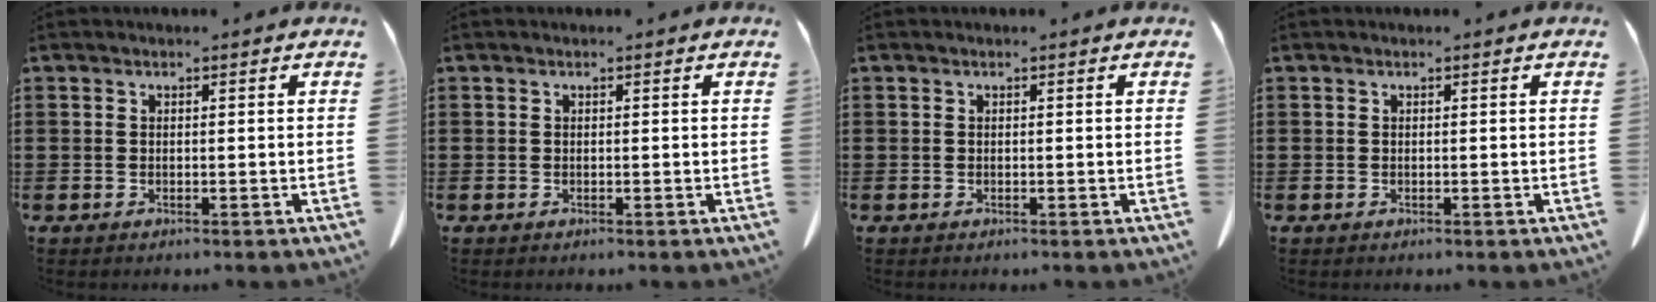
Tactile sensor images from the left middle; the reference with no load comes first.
{"total": 0.0}
{"total": 0.0}
{"total": 0.0}